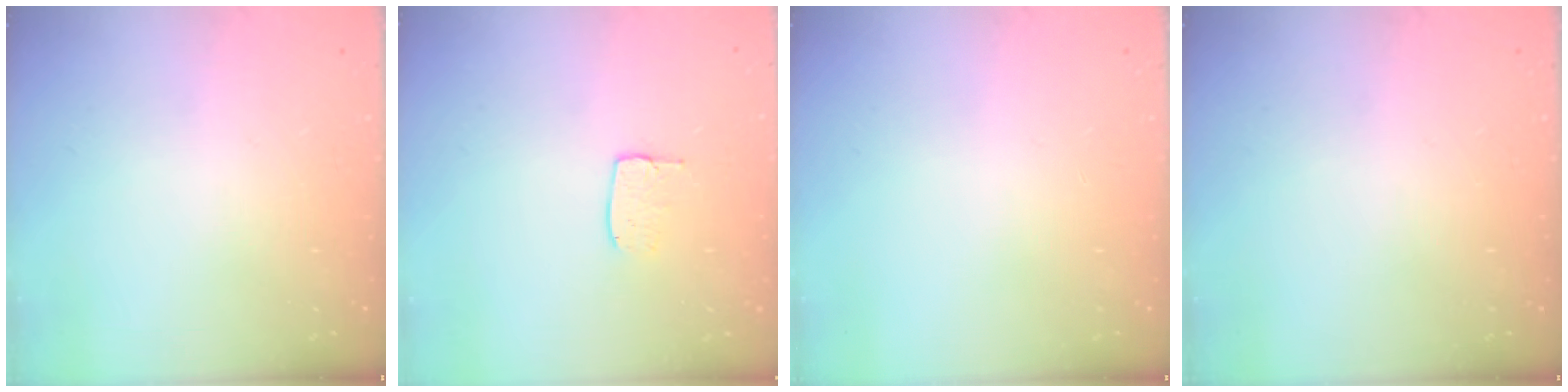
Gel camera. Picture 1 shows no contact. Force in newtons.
{"total": 5.5, "press": 5.5, "slide": 0.3}
{"total": 0.0}
{"total": 0.0}